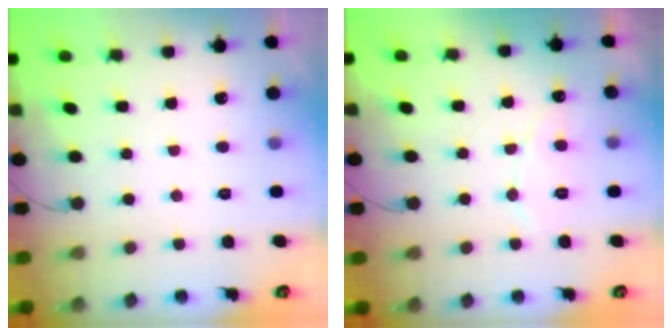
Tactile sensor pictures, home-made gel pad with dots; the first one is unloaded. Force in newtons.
{"total": 5.8, "press": 5.8, "slide": 0.5}